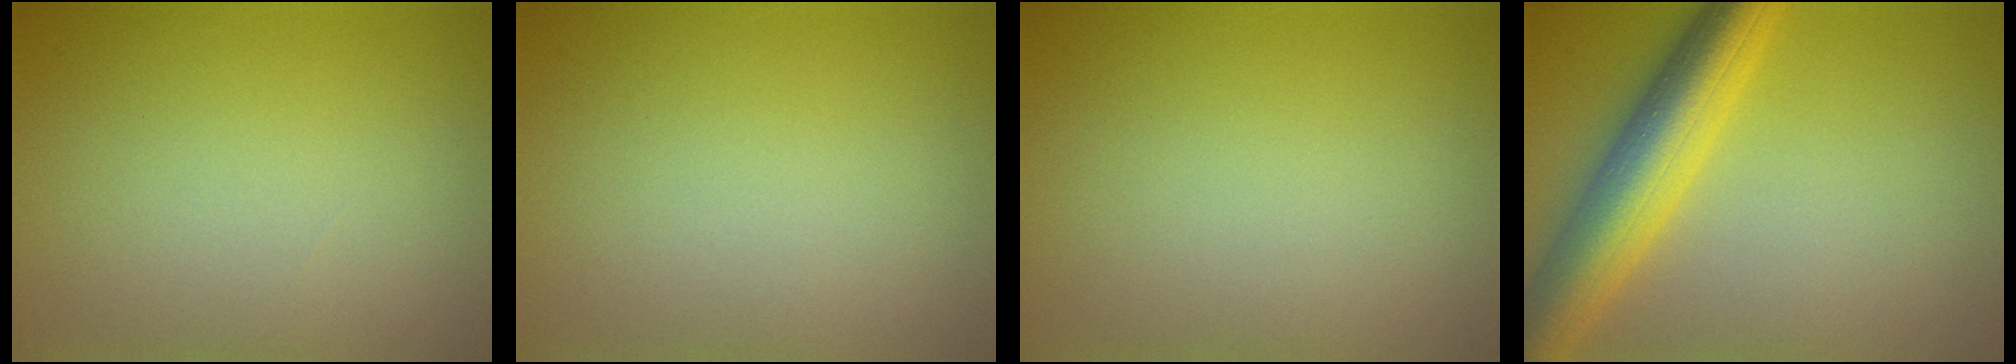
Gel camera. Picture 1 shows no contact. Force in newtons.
{"total": 0.0}
{"total": 0.0}
{"total": 7.7, "press": 7.7, "slide": 0.3}